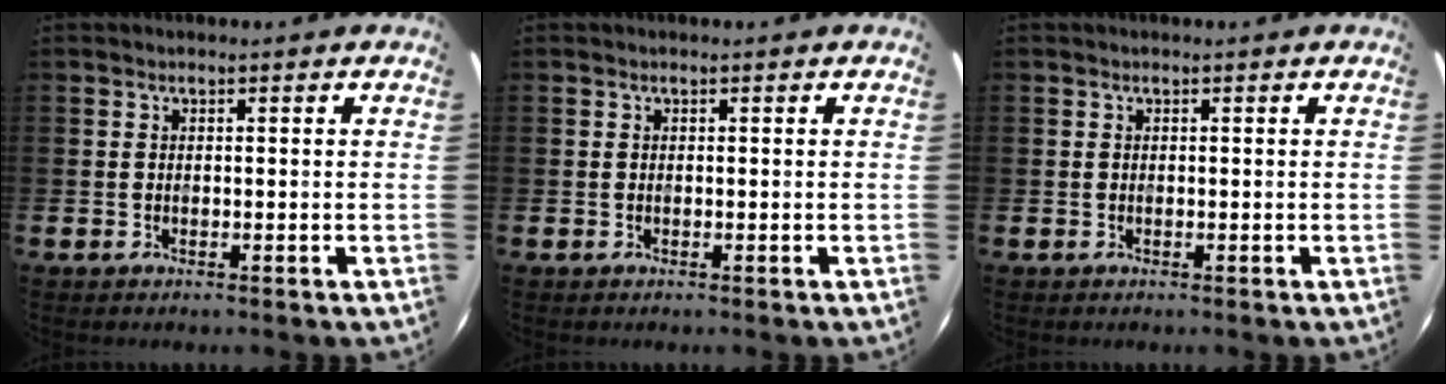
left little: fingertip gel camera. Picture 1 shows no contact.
{"total": 0.0}
{"total": 0.0}